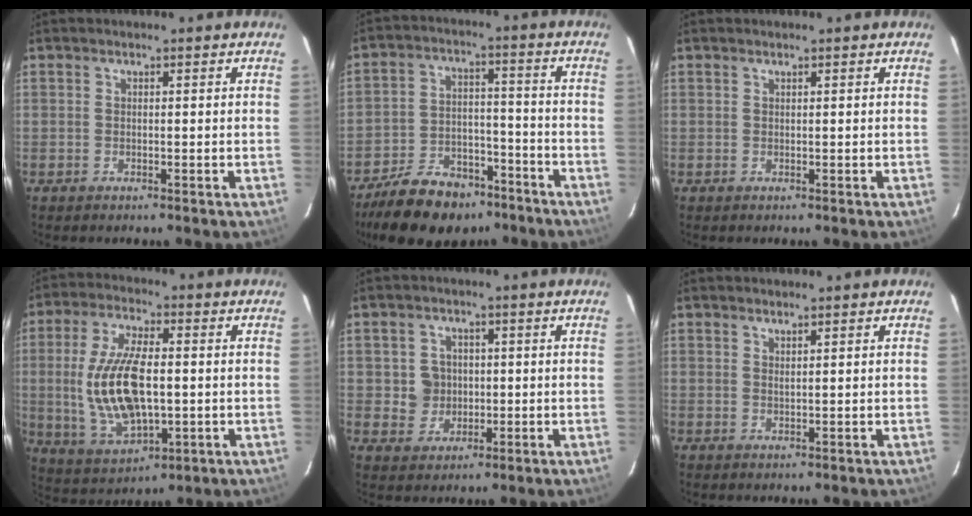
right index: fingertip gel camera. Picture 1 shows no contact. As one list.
[{"total": 15.6, "force": [-11.9, 8.3, 6.0], "torque": [-0.140, 0.022, -0.174]}, {"total": 0.0}, {"total": 15.9, "force": [-0.4, 7.3, 14.1], "torque": [-0.287, -0.005, 0.008]}, {"total": 5.0, "force": [0.1, 4.9, 1.1], "torque": [-0.025, 0.014, 0.013]}, {"total": 1.0, "force": [0.9, -0.1, 0.3], "torque": [-0.006, -0.003, 0.015]}]